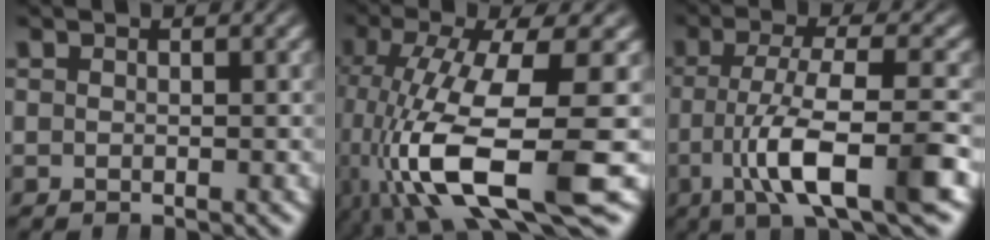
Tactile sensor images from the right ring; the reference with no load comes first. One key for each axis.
{"total": 11.8, "fx": -2.2, "fy": 5.2, "fz": 10.4, "tx": -0.216, "ty": -0.036, "tz": -0.006}
{"total": 8.9, "fx": -2.2, "fy": 2.5, "fz": 8.3, "tx": -0.136, "ty": -0.015, "tz": -0.025}